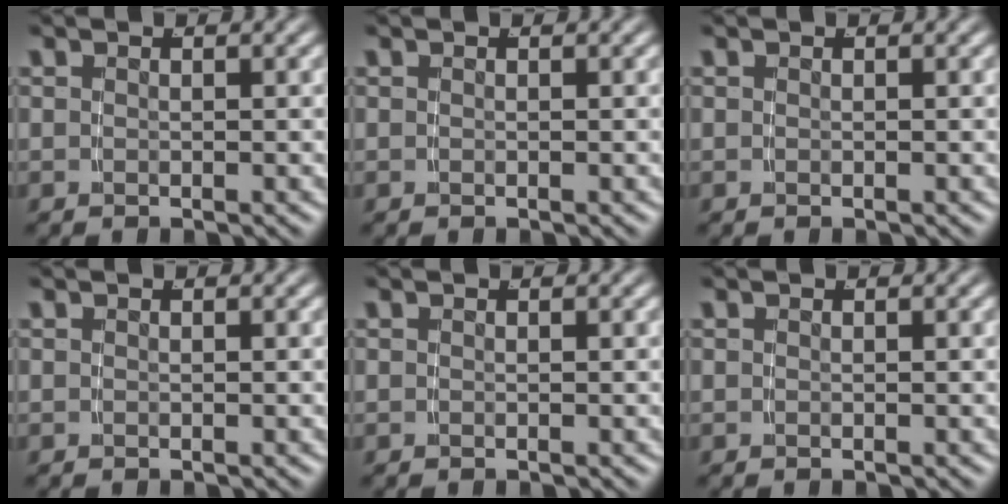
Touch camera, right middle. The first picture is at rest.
{"total": 0.0}
{"total": 0.0}
{"total": 0.0}
{"total": 0.0}
{"total": 0.0}